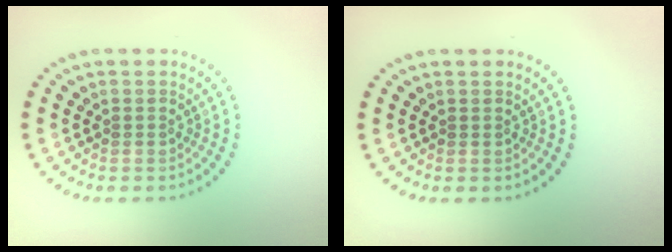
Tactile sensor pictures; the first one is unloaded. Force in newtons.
{"total": 0.0}